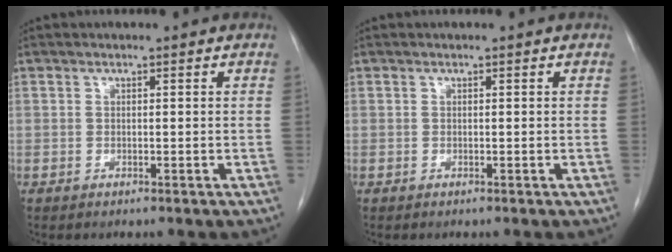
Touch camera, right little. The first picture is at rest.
{"total": 0.0}